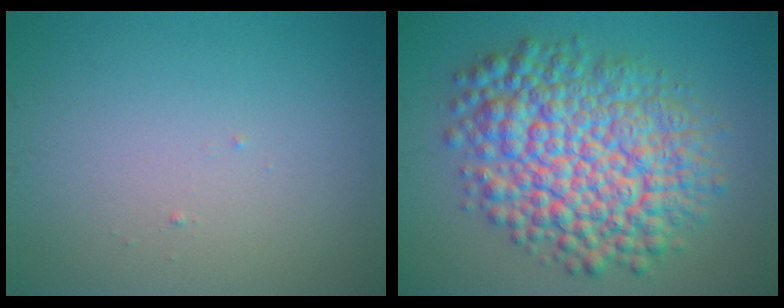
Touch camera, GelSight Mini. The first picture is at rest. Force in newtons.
{"total": 11.2, "press": 11.2, "slide": 0.3}